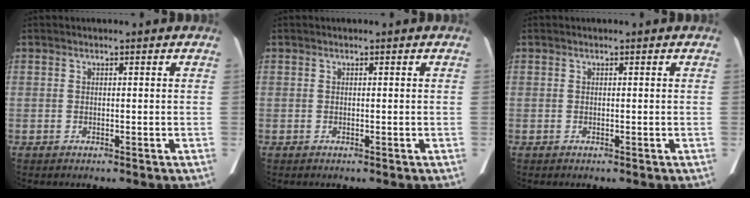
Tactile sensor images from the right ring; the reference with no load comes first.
{"total": 0.0}
{"total": 0.0}